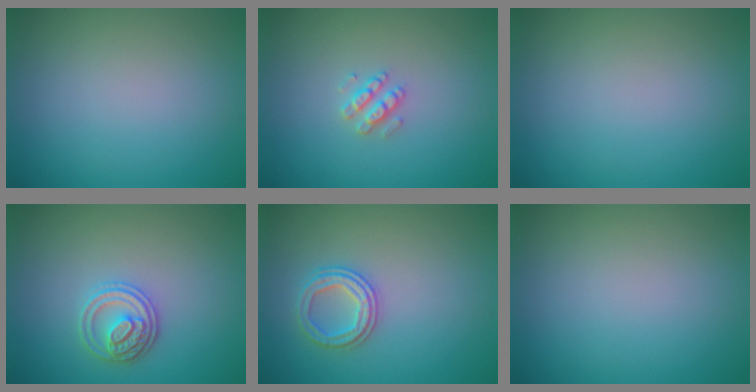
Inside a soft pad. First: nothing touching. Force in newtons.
{"total": 1.9, "press": 1.9, "slide": 0.3}
{"total": 0.0}
{"total": 2.9, "press": 2.8, "slide": 0.7}
{"total": 2.5, "press": 2.4, "slide": 0.6}
{"total": 0.0}